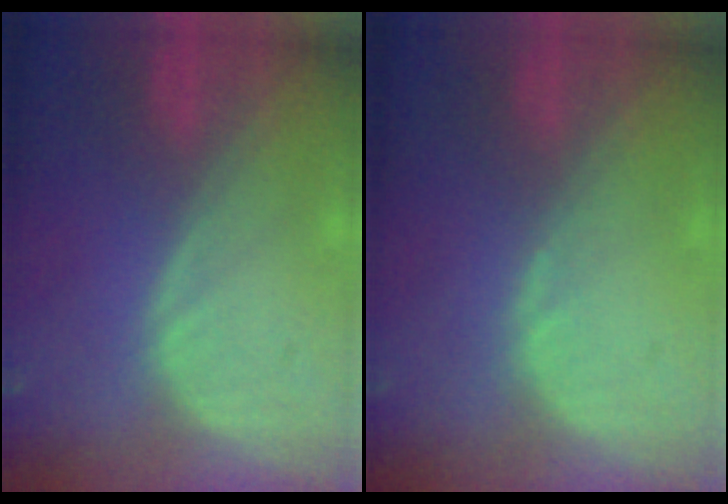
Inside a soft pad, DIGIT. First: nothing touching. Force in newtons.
{"total": 0.6, "press": 0.5, "slide": 0.3}